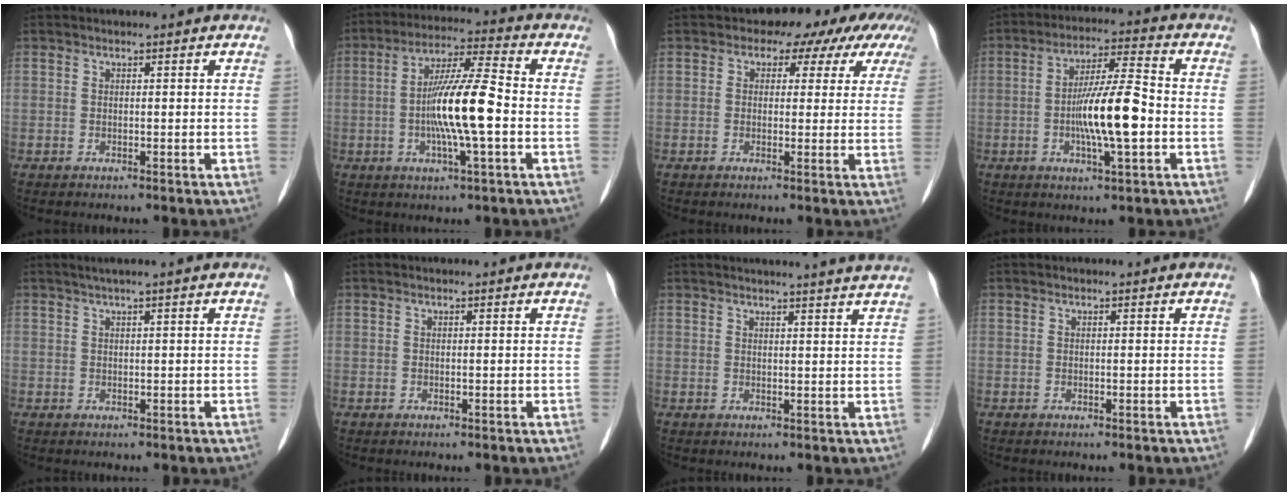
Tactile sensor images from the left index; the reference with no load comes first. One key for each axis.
{"total": 11.5, "fx": -1.7, "fy": 0.9, "fz": 11.3, "tx": -0.212, "ty": 0.001, "tz": -0.038}
{"total": 7.1, "fx": 4.0, "fy": 4.8, "fz": 3.4, "tx": -0.027, "ty": 0.024, "tz": 0.029}
{"total": 10.5, "fx": -1.8, "fy": 1.3, "fz": 10.3, "tx": -0.190, "ty": 0.002, "tz": -0.037}
{"total": 1.0, "fx": 0.6, "fy": -0.2, "fz": 0.7, "tx": -0.017, "ty": 0.008, "tz": 0.018}
{"total": 0.0}
{"total": 8.0, "fx": 7.5, "fy": -1.0, "fz": 2.6, "tx": -0.030, "ty": -0.005, "tz": 0.071}
{"total": 0.0}